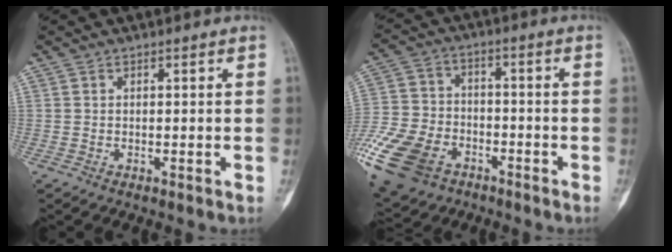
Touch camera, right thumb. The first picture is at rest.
{"total": 21.2, "force": [-10.3, 14.3, 11.8], "torque": [-0.292, 0.018, -0.185]}